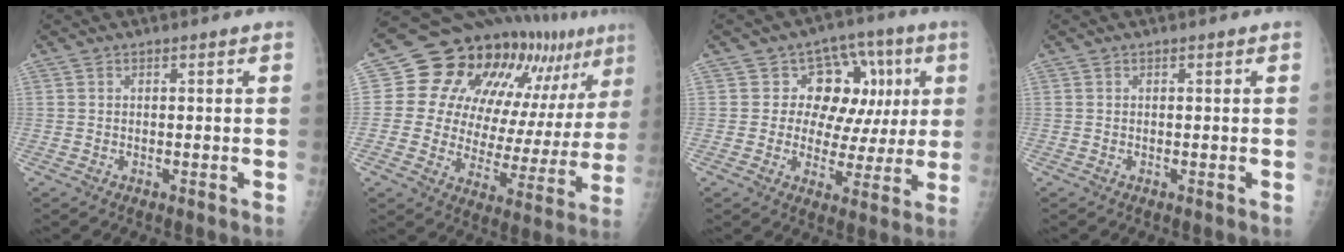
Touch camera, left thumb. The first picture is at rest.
{"total": 23.1, "force": [12.2, 11.9, 15.6], "torque": [-0.183, -0.014, 0.174]}
{"total": 13.8, "force": [3.4, 10.0, 8.8], "torque": [-0.054, 0.012, 0.048]}
{"total": 0.0}